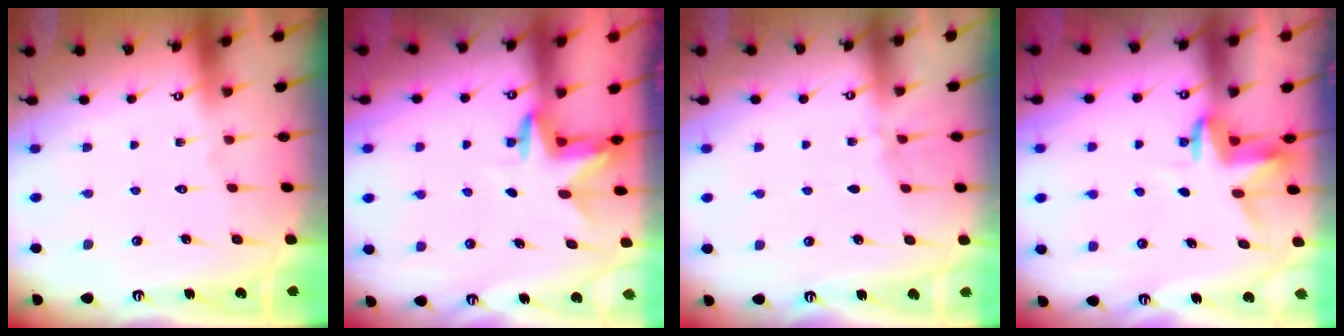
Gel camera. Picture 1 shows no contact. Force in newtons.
{"total": 3.3, "press": 3.3, "slide": 0.3}
{"total": 3.4, "press": 3.4, "slide": 0.5}
{"total": 3.6, "press": 3.6, "slide": 0.2}